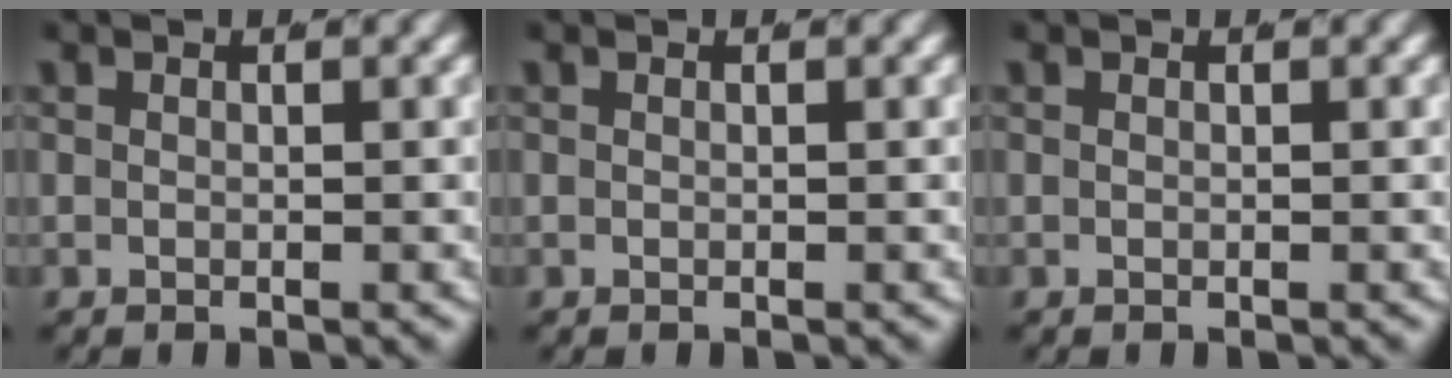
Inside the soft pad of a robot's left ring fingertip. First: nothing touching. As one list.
[{"total": 0.0}, {"total": 0.0}]